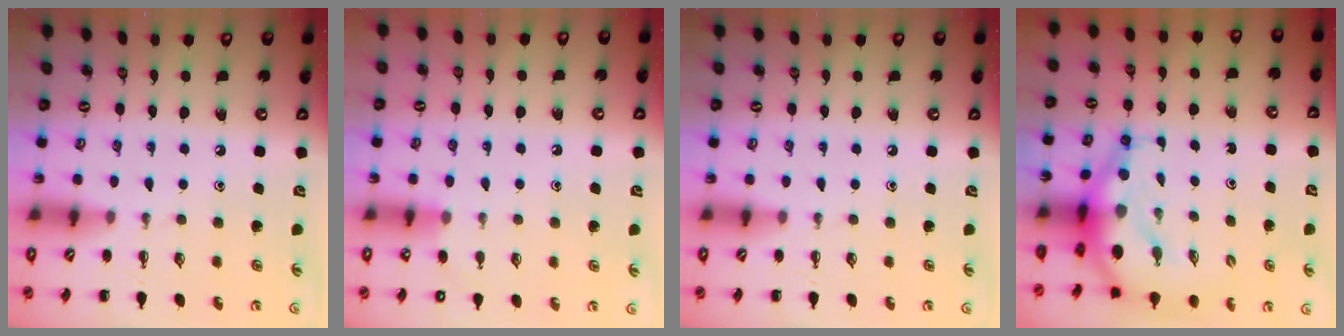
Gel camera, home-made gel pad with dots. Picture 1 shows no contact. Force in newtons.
{"total": 6.0, "press": 5.7, "slide": 1.9}
{"total": 0.0}
{"total": 8.9, "press": 8.6, "slide": 2.3}